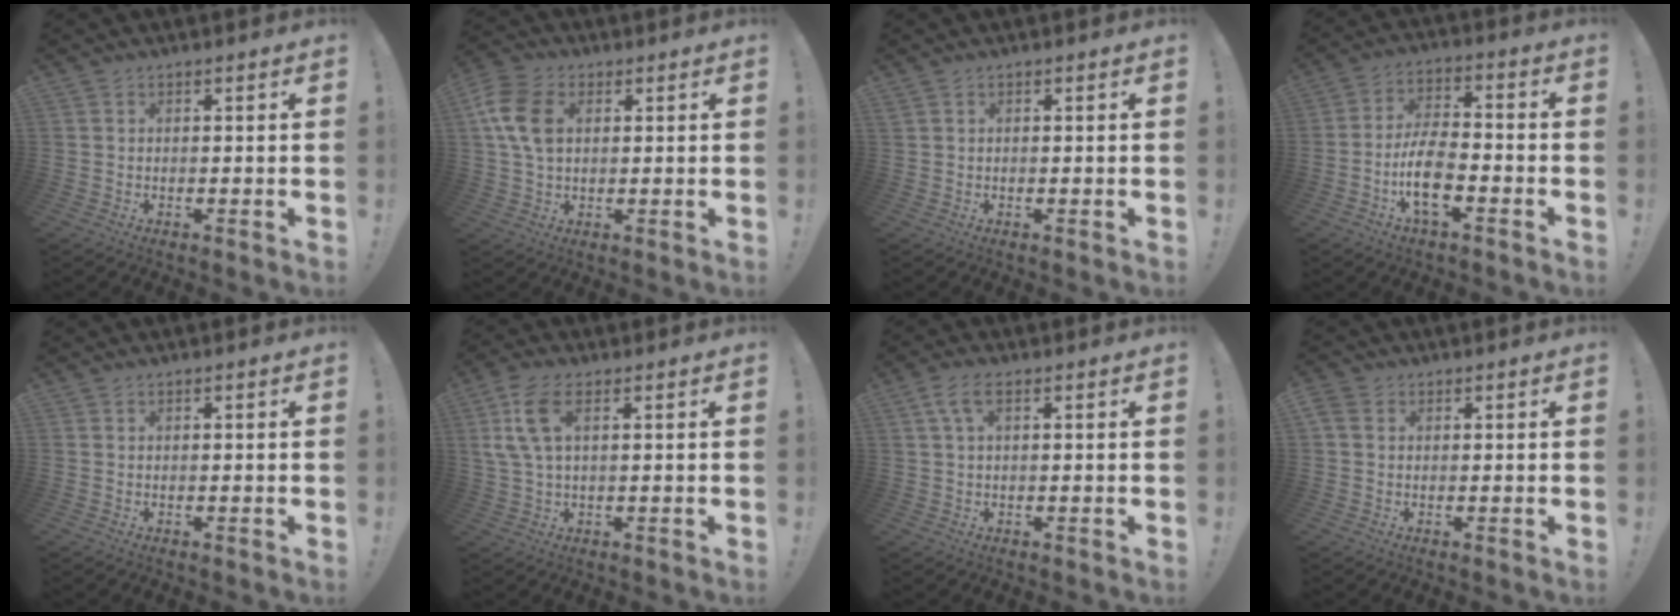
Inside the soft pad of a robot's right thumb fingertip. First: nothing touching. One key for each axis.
{"total": 11.5, "fx": 2.9, "fy": 7.9, "fz": 7.9, "tx": -0.163, "ty": 0.010, "tz": 0.056}
{"total": 0.0}
{"total": 12.1, "fx": -5.0, "fy": 5.6, "fz": 9.5, "tx": -0.196, "ty": 0.021, "tz": -0.084}
{"total": 0.0}
{"total": 9.0, "fx": 3.1, "fy": 3.9, "fz": 7.5, "tx": -0.148, "ty": -0.004, "tz": 0.063}
{"total": 4.6, "fx": 1.6, "fy": 1.7, "fz": 4.0, "tx": -0.087, "ty": 0.010, "tz": 0.032}
{"total": 3.3, "fx": 1.2, "fy": 2.4, "fz": 1.8, "tx": -0.028, "ty": 0.002, "tz": 0.025}